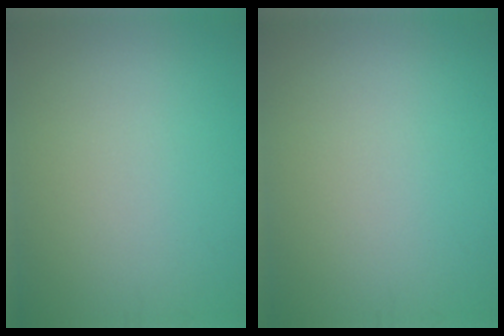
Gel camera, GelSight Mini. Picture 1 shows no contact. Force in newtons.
{"total": 0.0}